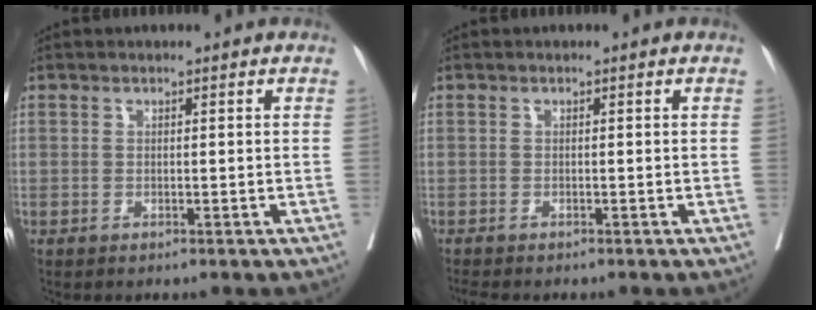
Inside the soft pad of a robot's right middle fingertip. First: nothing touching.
{"total": 1.5, "force": [-1.4, 0.4, 0.5], "torque": [-0.013, -0.006, -0.022]}